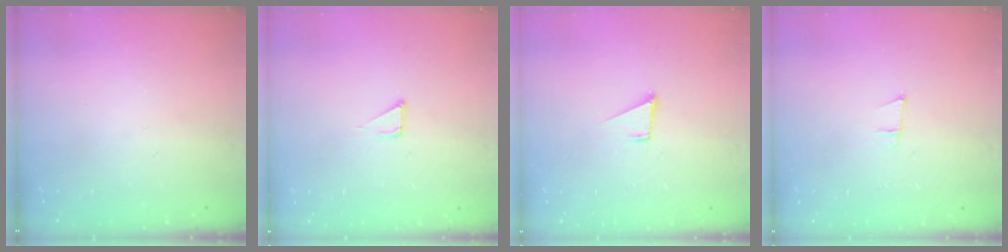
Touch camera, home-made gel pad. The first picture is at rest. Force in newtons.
{"total": 2.7, "press": 2.7, "slide": 0.3}
{"total": 1.6, "press": 1.5, "slide": 0.1}
{"total": 5.7, "press": 4.9, "slide": 2.8}